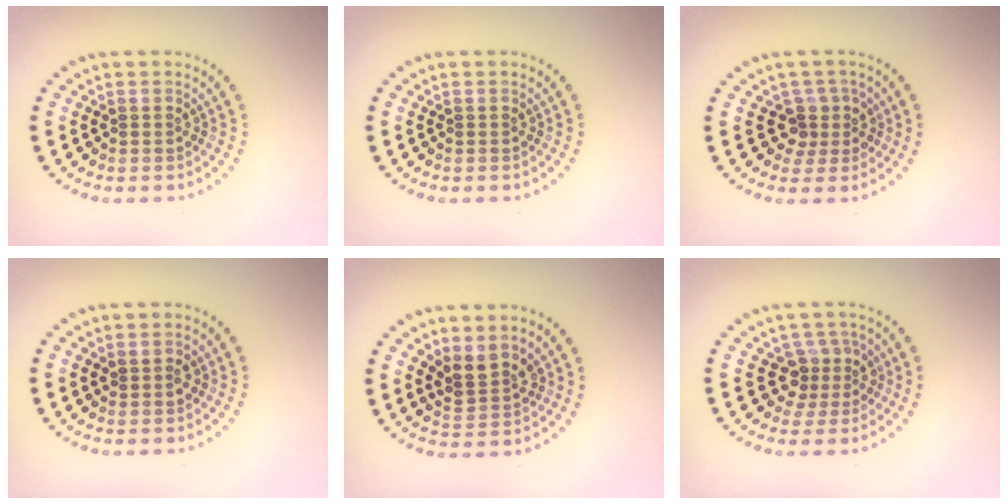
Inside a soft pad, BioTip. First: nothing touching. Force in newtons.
{"total": 0.0}
{"total": 2.5, "press": 1.9, "slide": 1.6}
{"total": 0.9, "press": 0.9, "slide": 0.3}
{"total": 2.7, "press": 2.3, "slide": 1.5}
{"total": 2.9, "press": 2.1, "slide": 2.0}